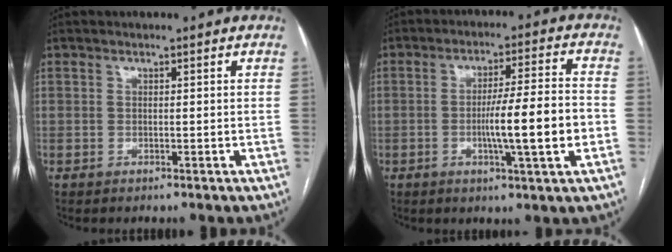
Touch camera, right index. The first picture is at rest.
{"total": 10.6, "force": [-2.3, -0.1, 10.4], "torque": [-0.168, 0.000, -0.038]}